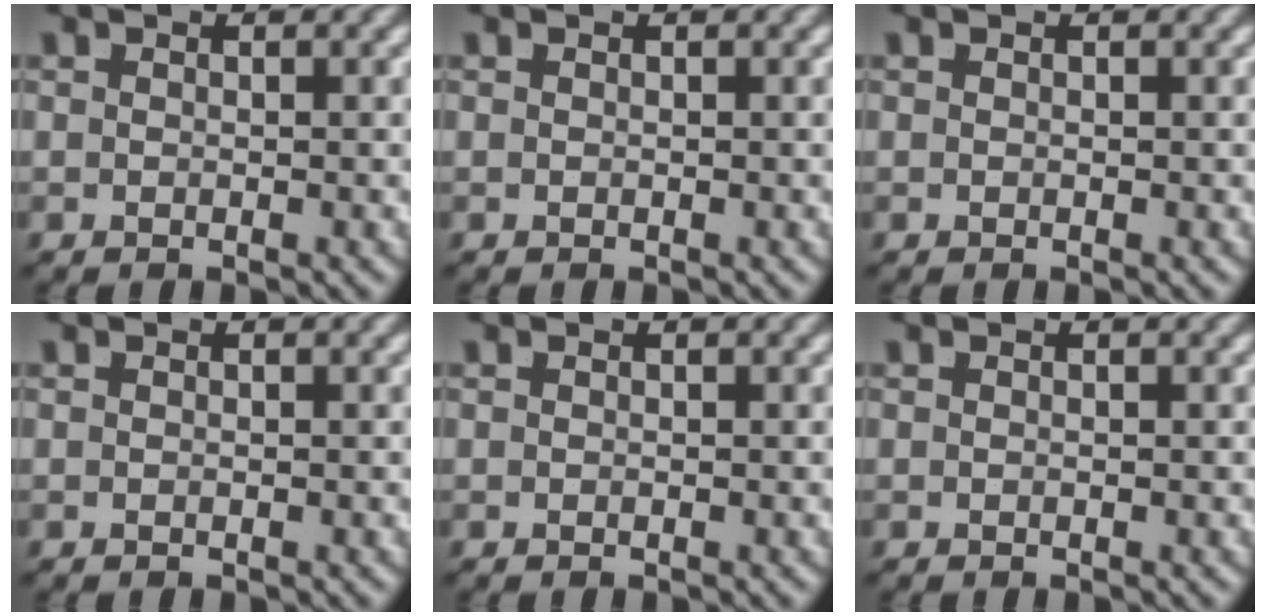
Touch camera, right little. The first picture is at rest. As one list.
[{"total": 0.0}, {"total": 0.0}, {"total": 0.0}, {"total": 0.0}, {"total": 0.0}]